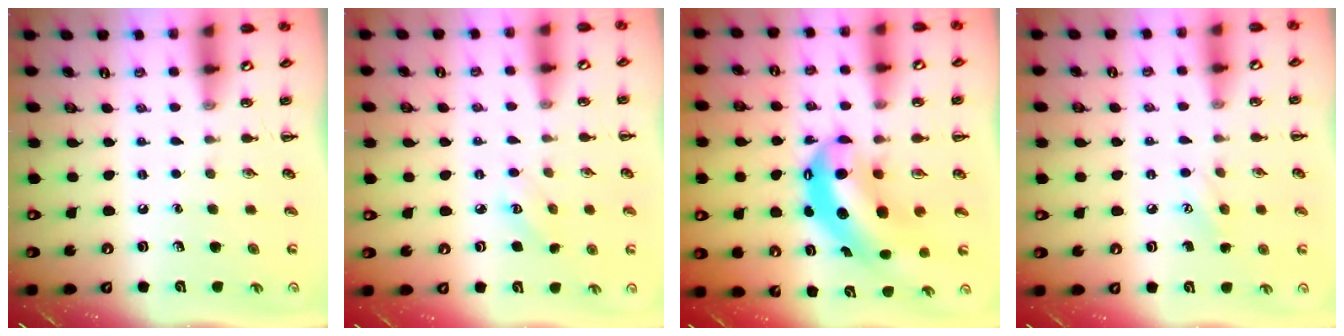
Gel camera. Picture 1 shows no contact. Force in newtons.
{"total": 2.9, "press": 2.8, "slide": 0.8}
{"total": 8.9, "press": 8.6, "slide": 2.4}
{"total": 5.6, "press": 5.4, "slide": 1.5}